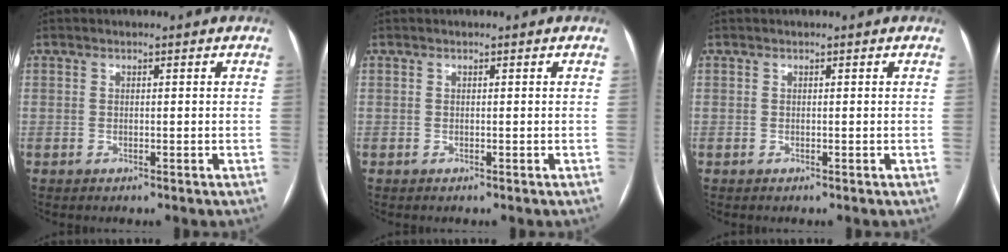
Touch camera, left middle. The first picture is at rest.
{"total": 0.0}
{"total": 0.0}